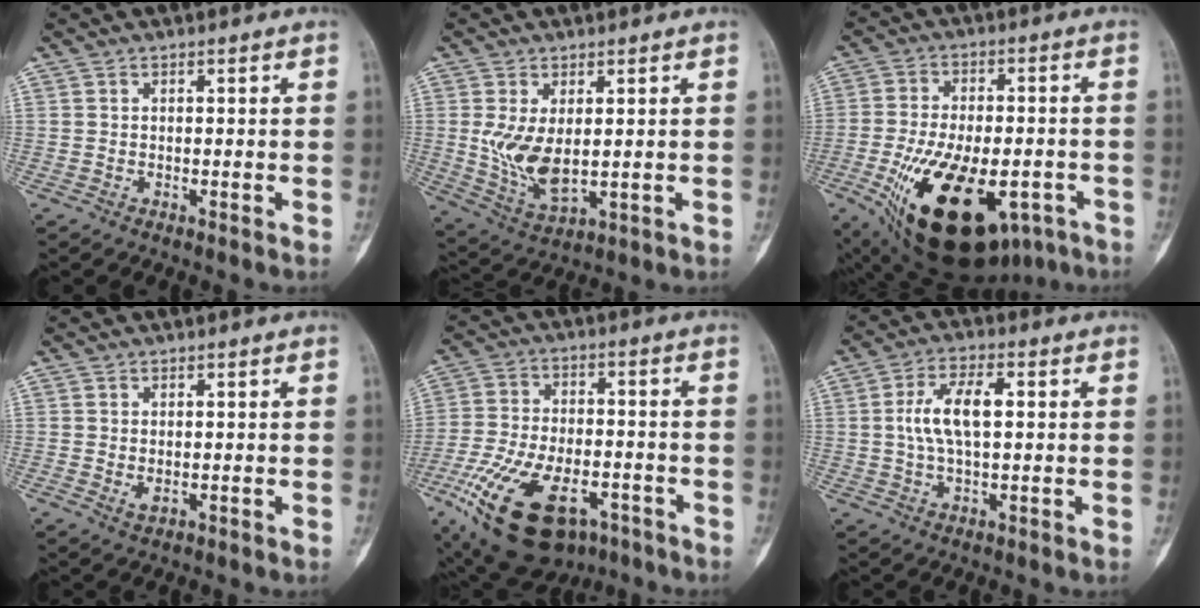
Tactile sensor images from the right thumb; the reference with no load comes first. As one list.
[{"total": 7.0, "force": [0.5, 3.6, 6.0], "torque": [-0.113, -0.014, 0.022]}, {"total": 24.5, "force": [-9.9, 12.6, 18.5], "torque": [-0.304, 0.001, -0.134]}, {"total": 1.4, "force": [0.0, 0.8, 1.1], "torque": [-0.017, -0.003, 0.004]}, {"total": 21.6, "force": [-10.4, 11.4, 15.1], "torque": [-0.305, 0.014, -0.168]}, {"total": 8.6, "force": [1.1, 3.8, 7.6], "torque": [-0.153, 0.012, 0.018]}]